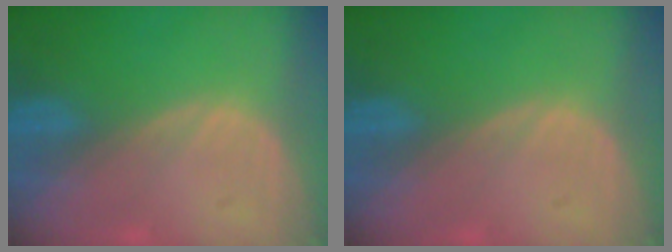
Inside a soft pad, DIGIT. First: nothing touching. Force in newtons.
{"total": 0.0}